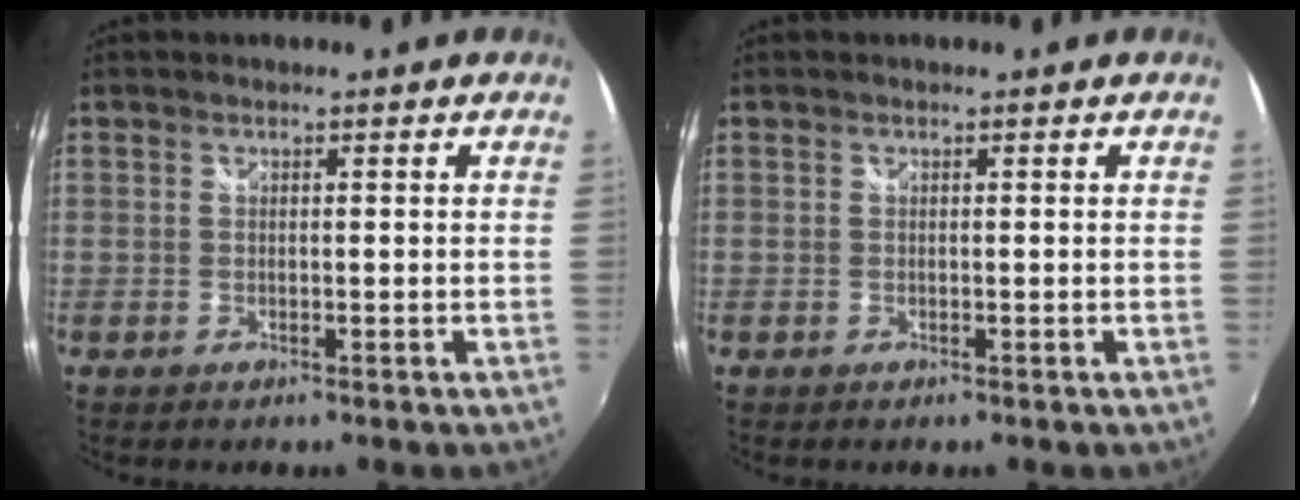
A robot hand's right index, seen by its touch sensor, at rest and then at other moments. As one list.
[{"total": 0.0}]